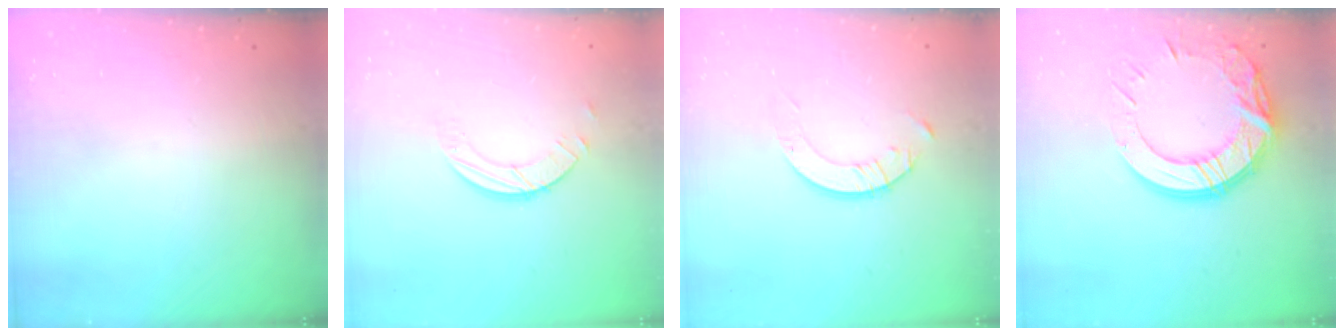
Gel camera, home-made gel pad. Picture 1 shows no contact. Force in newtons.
{"total": 4.0, "press": 4.0, "slide": 0.4}
{"total": 3.3, "press": 3.3, "slide": 0.3}
{"total": 18.4, "press": 18.3, "slide": 1.1}